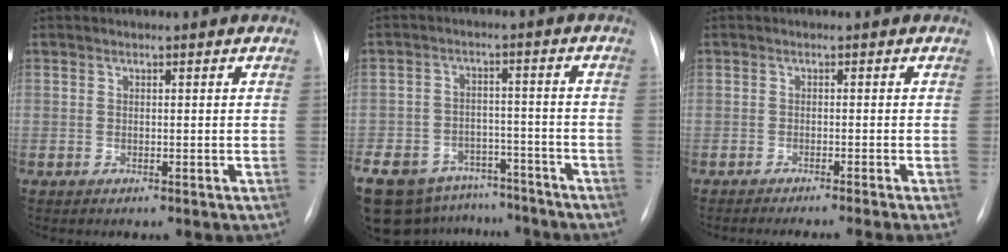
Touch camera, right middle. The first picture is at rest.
{"total": 19.7, "force": [-14.9, 10.6, 7.2], "torque": [-0.204, -0.006, -0.211]}
{"total": 7.9, "force": [-6.7, -1.4, 4.0], "torque": [-0.023, -0.016, -0.092]}